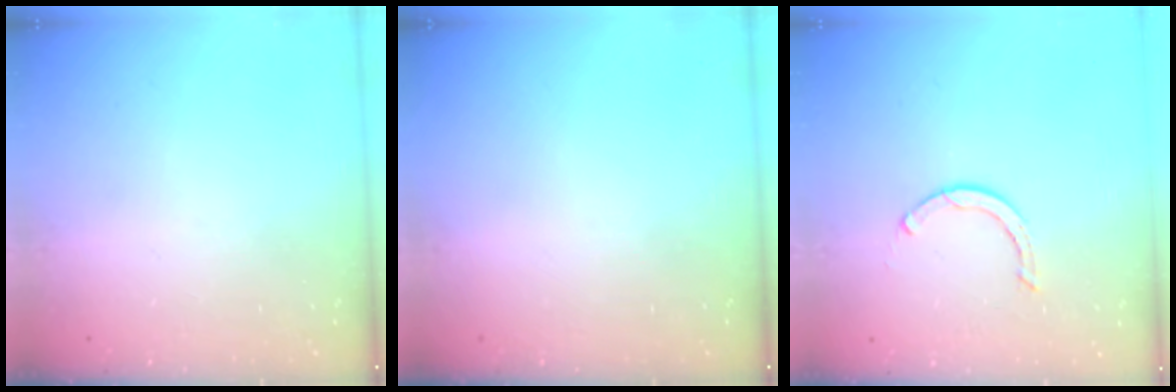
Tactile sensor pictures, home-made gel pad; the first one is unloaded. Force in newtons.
{"total": 0.0}
{"total": 2.4, "press": 2.4, "slide": 0.0}